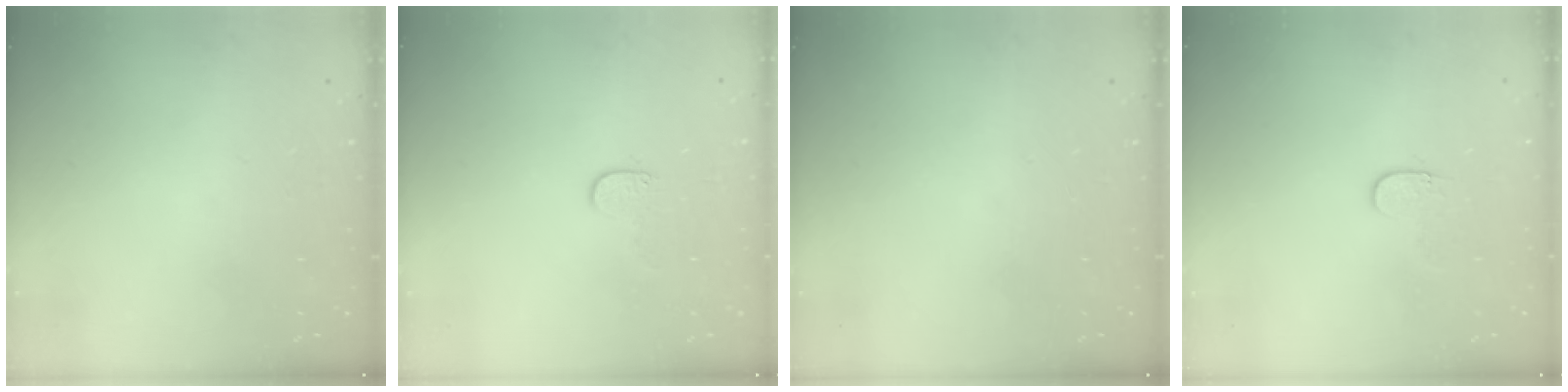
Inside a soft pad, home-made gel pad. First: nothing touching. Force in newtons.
{"total": 3.8, "press": 3.8, "slide": 0.4}
{"total": 0.0}
{"total": 4.1, "press": 4.1, "slide": 0.4}